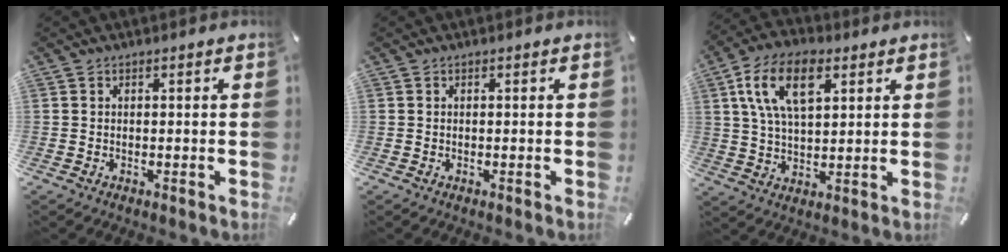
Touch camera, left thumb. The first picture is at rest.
{"total": 0.0}
{"total": 13.4, "force": [5.6, 7.2, 9.8], "torque": [-0.196, 0.001, 0.100]}